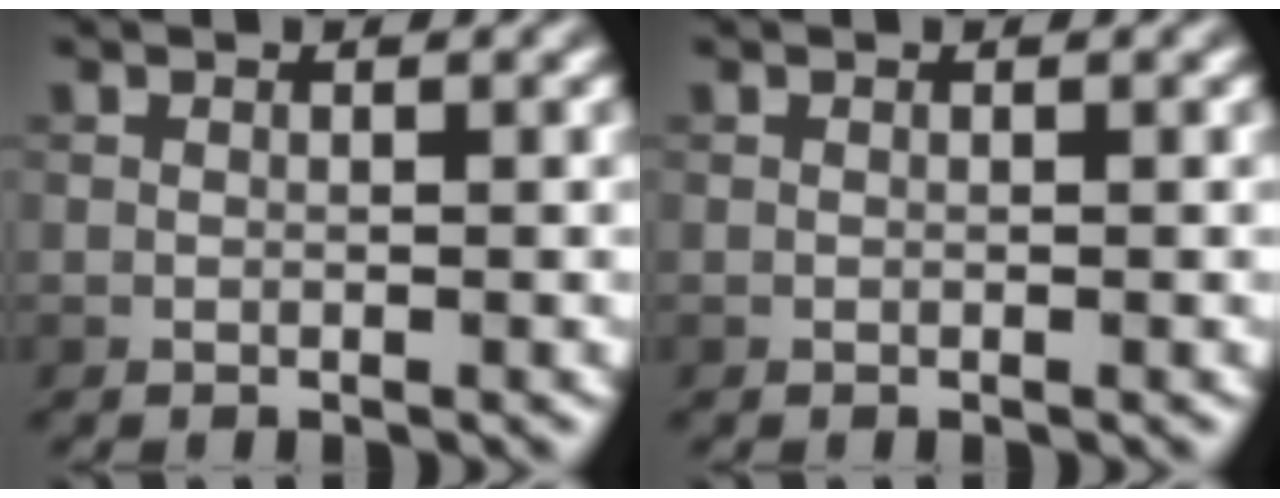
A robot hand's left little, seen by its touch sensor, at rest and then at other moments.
{"total": 0.0}